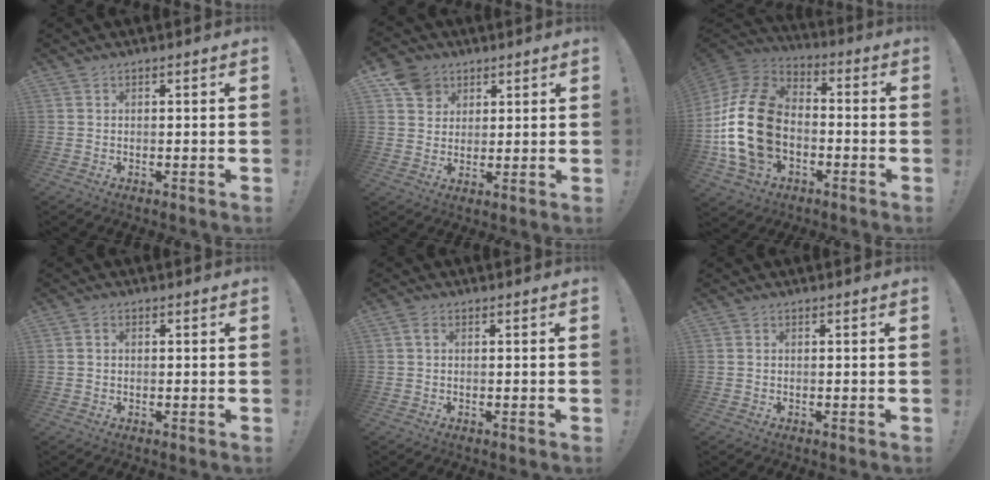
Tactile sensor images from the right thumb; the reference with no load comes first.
{"total": 9.0, "force": [4.5, 7.3, 2.6], "torque": [-0.025, -0.028, 0.089]}
{"total": 22.4, "force": [-2.7, 15.1, 16.3], "torque": [-0.326, 0.025, -0.036]}
{"total": 1.1, "force": [-0.1, 1.0, 0.6], "torque": [-0.010, 0.003, -0.001]}
{"total": 1.7, "force": [0.5, 1.0, 1.4], "torque": [-0.022, 0.002, 0.007]}
{"total": 0.0}